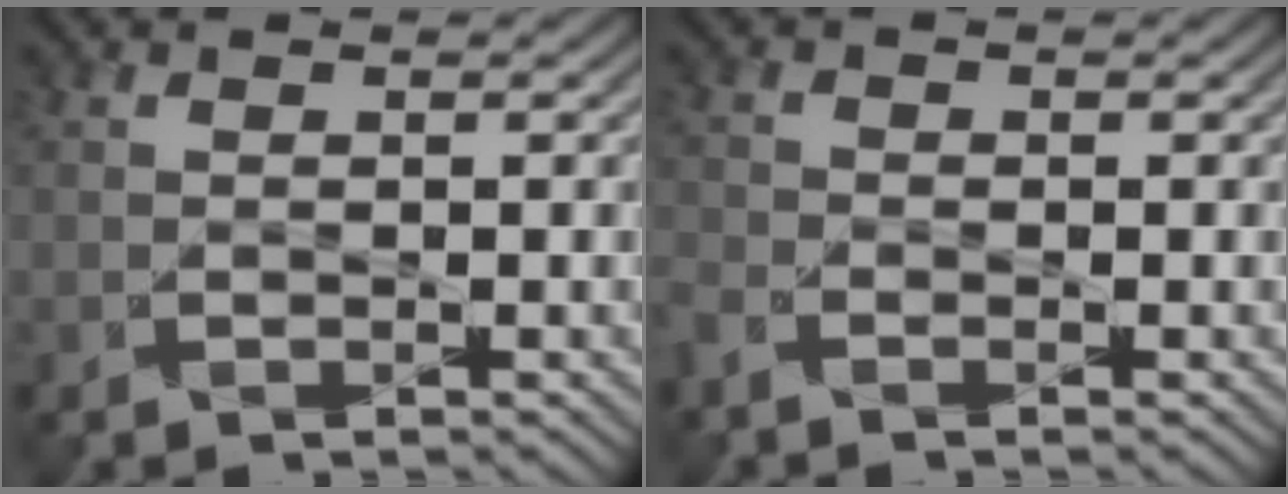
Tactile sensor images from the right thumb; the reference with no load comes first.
{"total": 2.4, "force": [-1.9, 0.9, 1.2], "torque": [-0.033, -0.010, -0.053]}